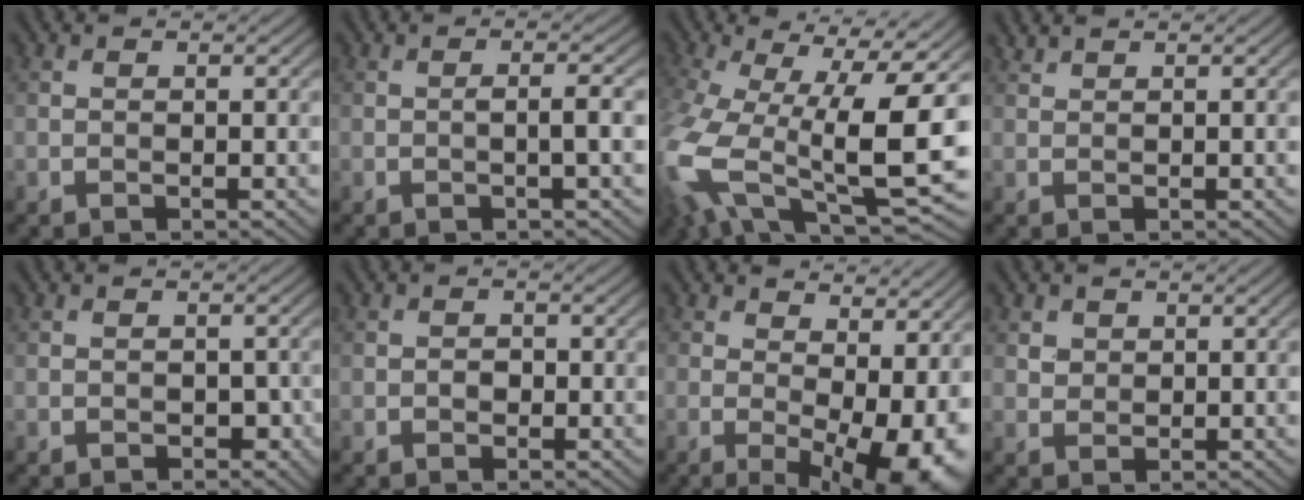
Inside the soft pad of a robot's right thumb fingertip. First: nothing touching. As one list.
[{"total": 2.0, "force": [-0.2, 0.1, 2.0], "torque": [-0.036, 0.006, -0.008]}, {"total": 18.3, "force": [-3.3, 8.3, 16.0], "torque": [-0.342, -0.034, -0.051]}, {"total": 0.9, "force": [0.9, 0.0, 0.3], "torque": [-0.011, 0.005, 0.021]}, {"total": 1.7, "force": [-0.7, 1.2, 1.0], "torque": [-0.019, -0.007, -0.008]}, {"total": 1.2, "force": [-0.4, 1.0, 0.6], "torque": [-0.009, -0.003, -0.010]}, {"total": 12.9, "force": [0.1, 5.8, 11.5], "torque": [-0.147, -0.008, 0.026]}, {"total": 1.8, "force": [0.9, 1.4, 0.5], "torque": [-0.018, -0.007, 0.020]}]